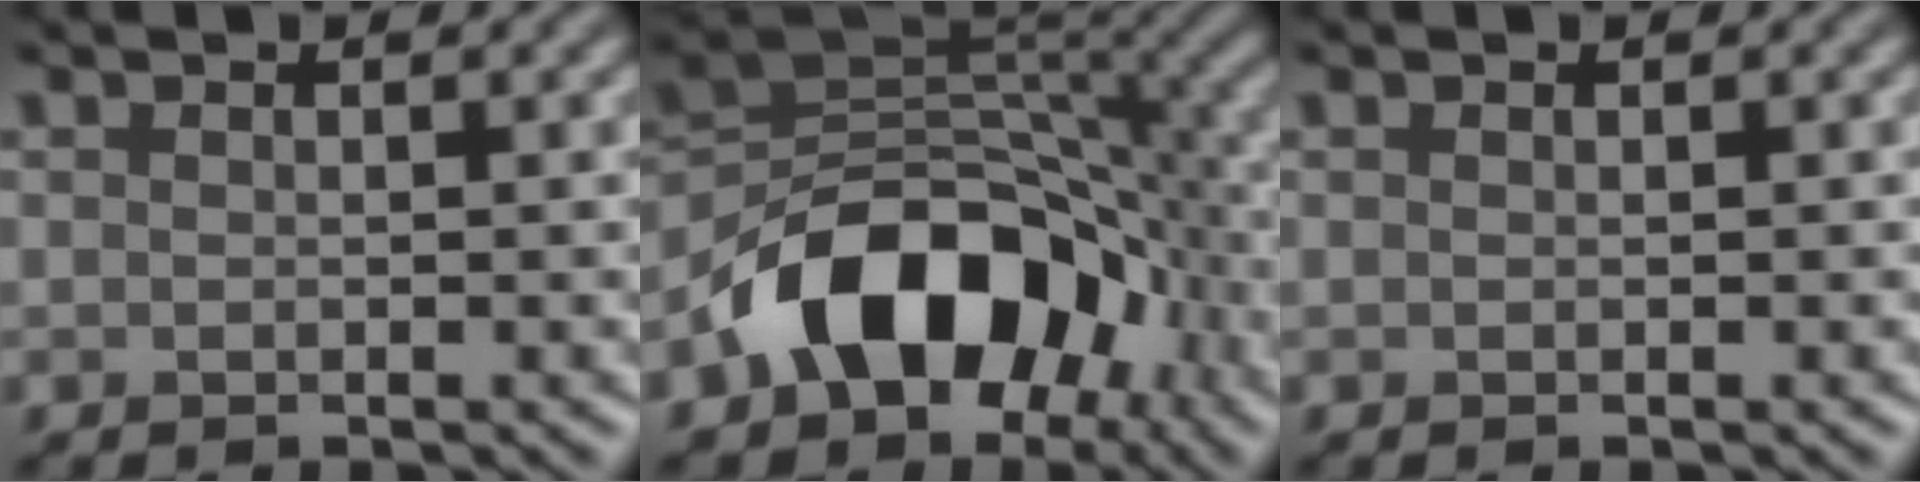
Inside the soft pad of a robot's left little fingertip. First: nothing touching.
{"total": 10.7, "force": [-5.5, 6.9, 6.1], "torque": [-0.081, 0.007, -0.105]}
{"total": 0.0}